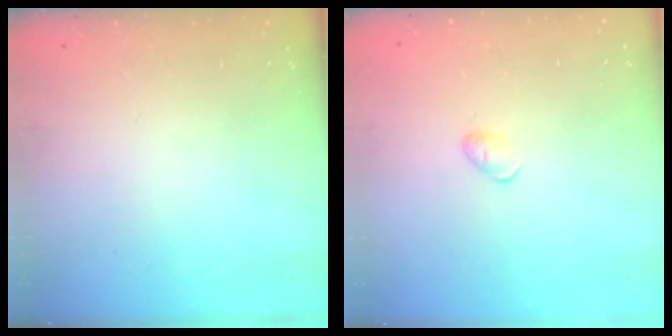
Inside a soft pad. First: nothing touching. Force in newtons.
{"total": 4.2, "press": 4.1, "slide": 0.7}